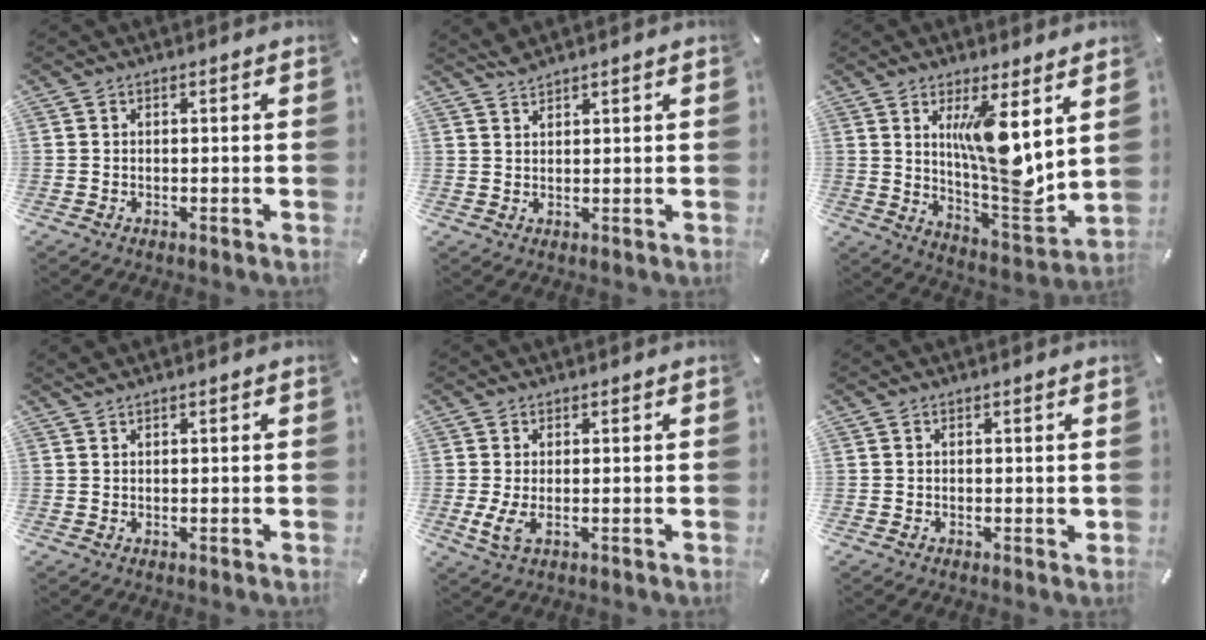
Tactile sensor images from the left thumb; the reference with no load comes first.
{"total": 2.0, "force": [1.9, 0.2, 0.5], "torque": [-0.014, -0.002, 0.037]}
{"total": 13.9, "force": [5.0, 4.2, 12.2], "torque": [-0.210, -0.049, 0.080]}
{"total": 0.8, "force": [0.8, 0.0, 0.1], "torque": [-0.001, -0.001, 0.016]}
{"total": 3.7, "force": [0.1, 1.6, 3.4], "torque": [-0.072, -0.010, -0.001]}
{"total": 0.5, "force": [0.2, 0.3, 0.3], "torque": [0.002, 0.000, 0.001]}